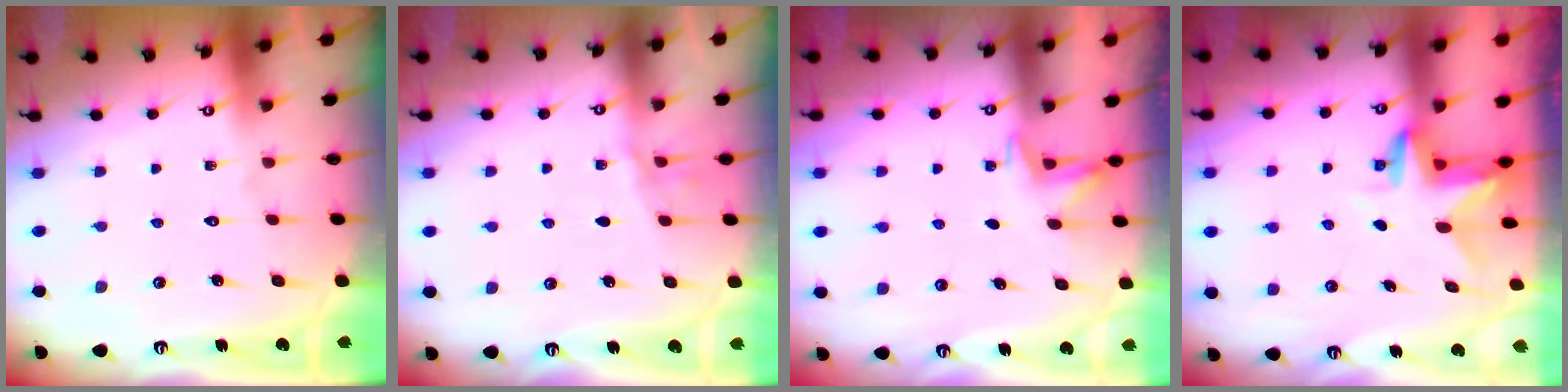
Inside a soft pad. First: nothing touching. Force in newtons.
{"total": 2.6, "press": 2.6, "slide": 0.4}
{"total": 2.4, "press": 2.1, "slide": 1.2}
{"total": 2.9, "press": 2.9, "slide": 0.2}